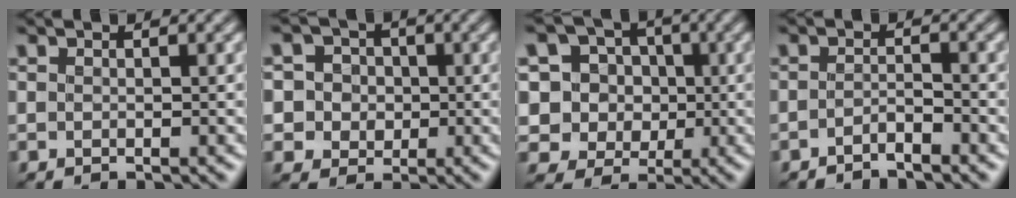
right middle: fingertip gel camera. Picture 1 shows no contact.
{"total": 6.1, "force": [1.3, 5.7, 1.9], "torque": [-0.029, 0.035, -0.001]}
{"total": 8.9, "force": [2.0, 8.0, 3.2], "torque": [-0.079, 0.030, 0.018]}
{"total": 1.4, "force": [-1.2, 0.2, 0.8], "torque": [-0.015, 0.003, -0.024]}